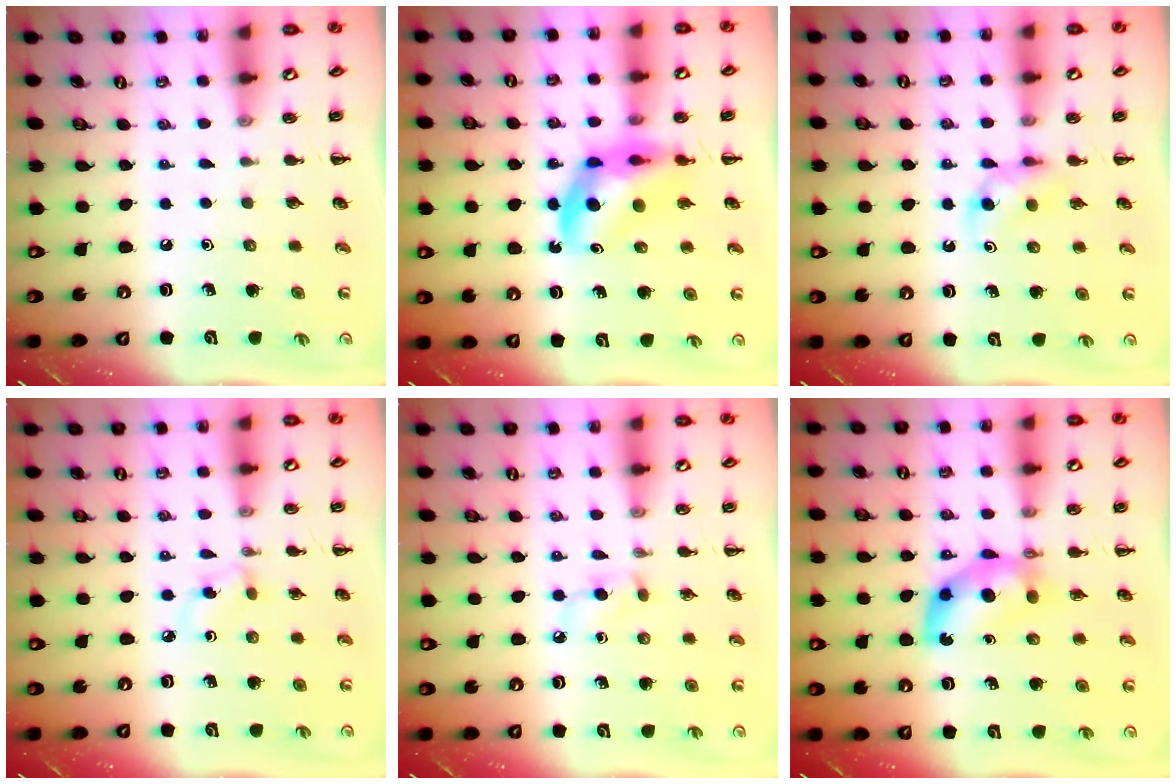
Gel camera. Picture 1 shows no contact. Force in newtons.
{"total": 9.8, "press": 9.3, "slide": 2.9}
{"total": 4.9, "press": 4.7, "slide": 1.4}
{"total": 2.9, "press": 2.7, "slide": 1.2}
{"total": 3.9, "press": 3.7, "slide": 1.2}
{"total": 7.9, "press": 7.9, "slide": 0.9}